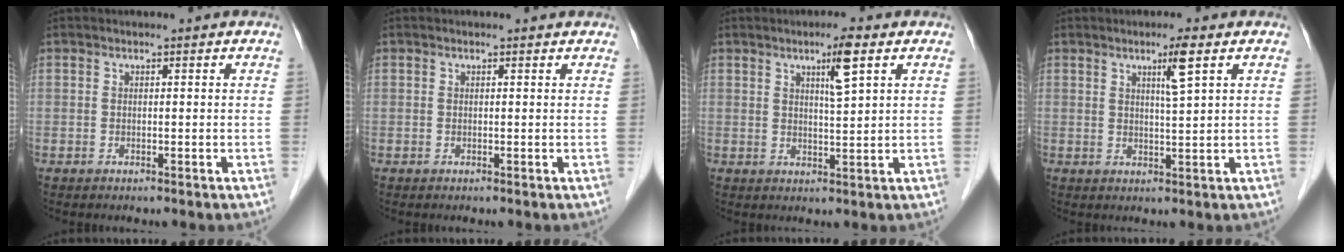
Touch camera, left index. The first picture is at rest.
{"total": 1.1, "force": [1.0, 0.3, 0.2], "torque": [-0.011, 0.004, 0.009]}
{"total": 4.6, "force": [2.2, 0.0, 4.0], "torque": [-0.066, -0.001, 0.037]}
{"total": 3.7, "force": [1.8, -0.4, 3.2], "torque": [-0.059, -0.005, 0.034]}